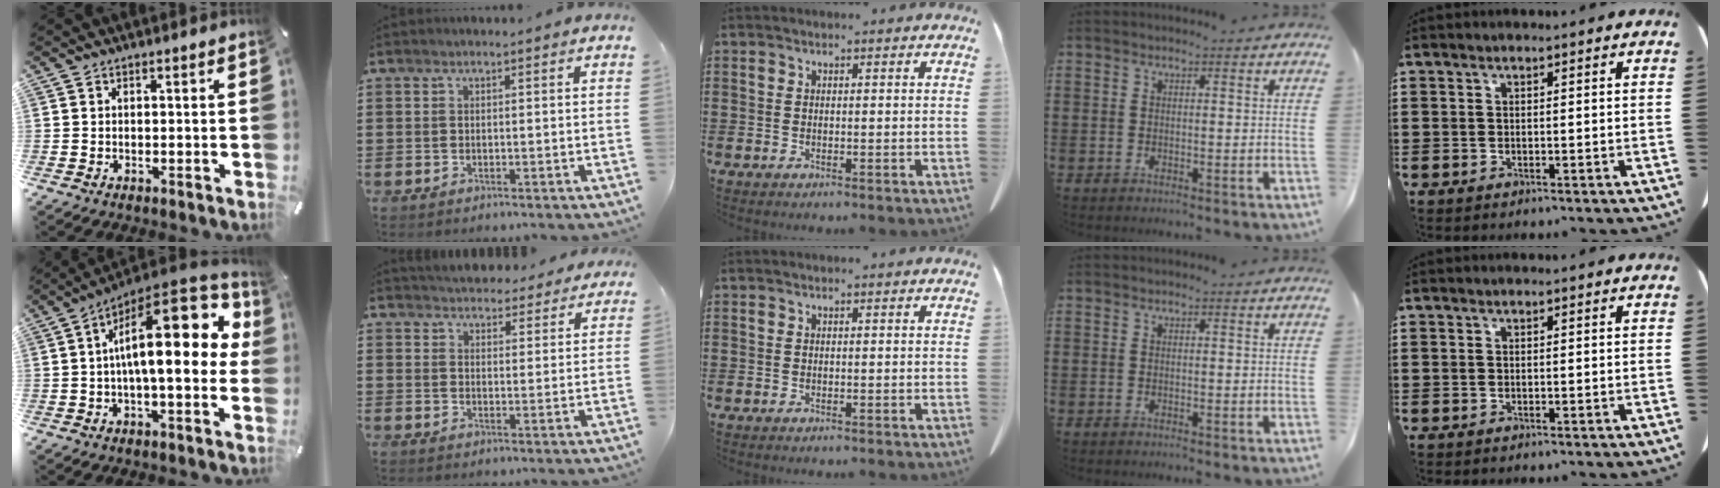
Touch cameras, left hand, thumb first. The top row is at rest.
{"thumb": {"total": 22.3, "force": [4.0, 8.6, 20.2], "torque": [-0.307, -0.036, 0.065]}, "index": {"total": 4.1, "force": [4.0, 0.7, 0.2], "torque": [-0.020, -0.019, 0.072]}}